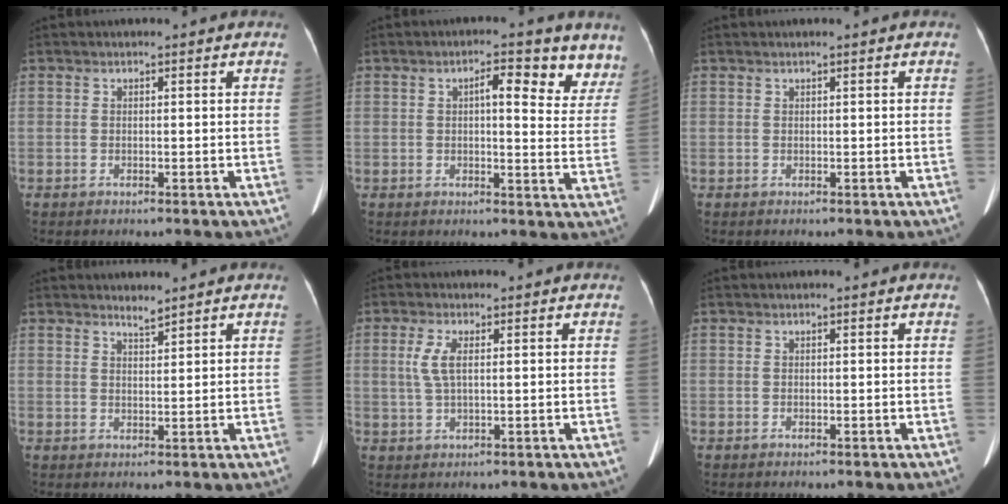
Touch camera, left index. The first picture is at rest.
{"total": 8.2, "force": [5.1, 2.7, 5.9], "torque": [-0.052, 0.006, 0.055]}
{"total": 0.0}
{"total": 1.6, "force": [1.5, -0.2, 0.4], "torque": [-0.010, -0.004, 0.030]}
{"total": 3.5, "force": [0.8, 1.0, 3.3], "torque": [-0.079, 0.004, 0.018]}
{"total": 0.0}